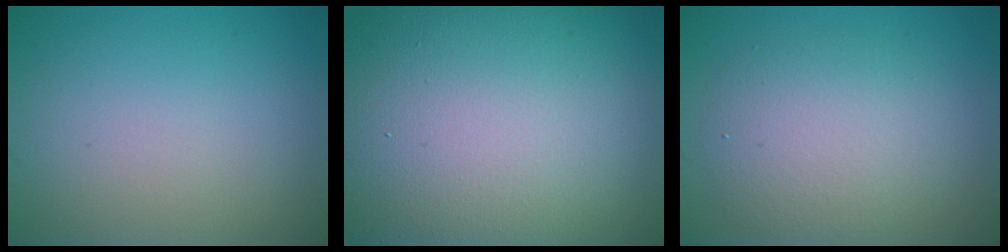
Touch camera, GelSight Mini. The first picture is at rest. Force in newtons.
{"total": 22.9, "press": 22.9, "slide": 1.8}
{"total": 5.1, "press": 5.1, "slide": 0.5}